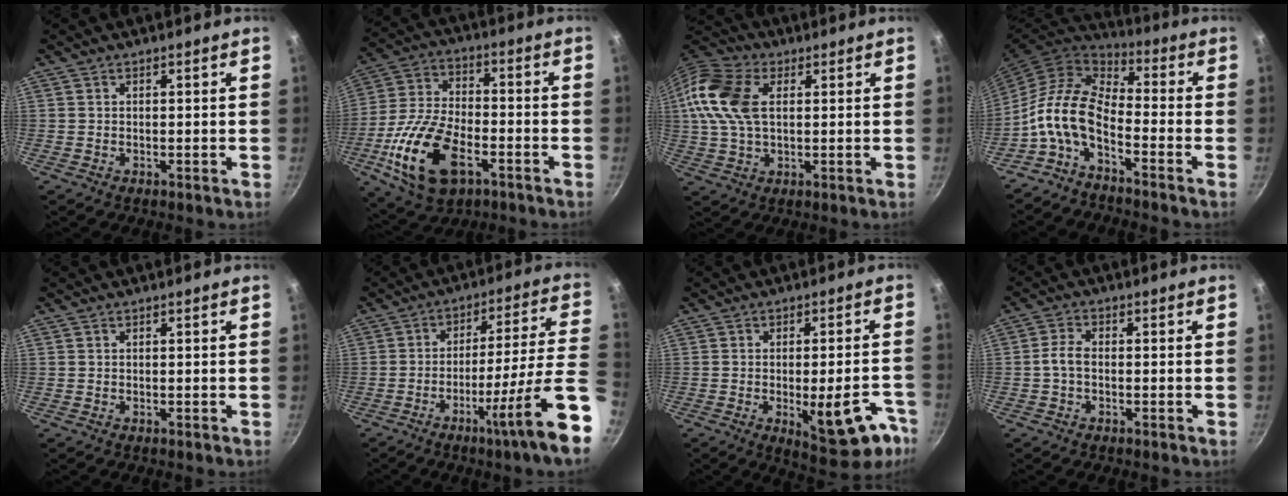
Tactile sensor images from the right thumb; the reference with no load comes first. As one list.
[{"total": 18.5, "force": [-7.0, 10.0, 13.9], "torque": [-0.269, 0.025, -0.131]}, {"total": 14.3, "force": [2.7, 8.9, 10.9], "torque": [-0.213, 0.018, 0.039]}, {"total": 12.2, "force": [-4.6, 6.0, 9.6], "torque": [-0.188, 0.048, -0.108]}, {"total": 0.0}, {"total": 18.0, "force": [-7.4, -0.1, 16.4], "torque": [-0.220, 0.031, -0.121]}, {"total": 14.2, "force": [-5.8, 5.5, 11.7], "torque": [-0.111, 0.020, -0.065]}, {"total": 3.3, "force": [-0.7, 1.6, 2.8], "torque": [-0.066, 0.016, -0.021]}]